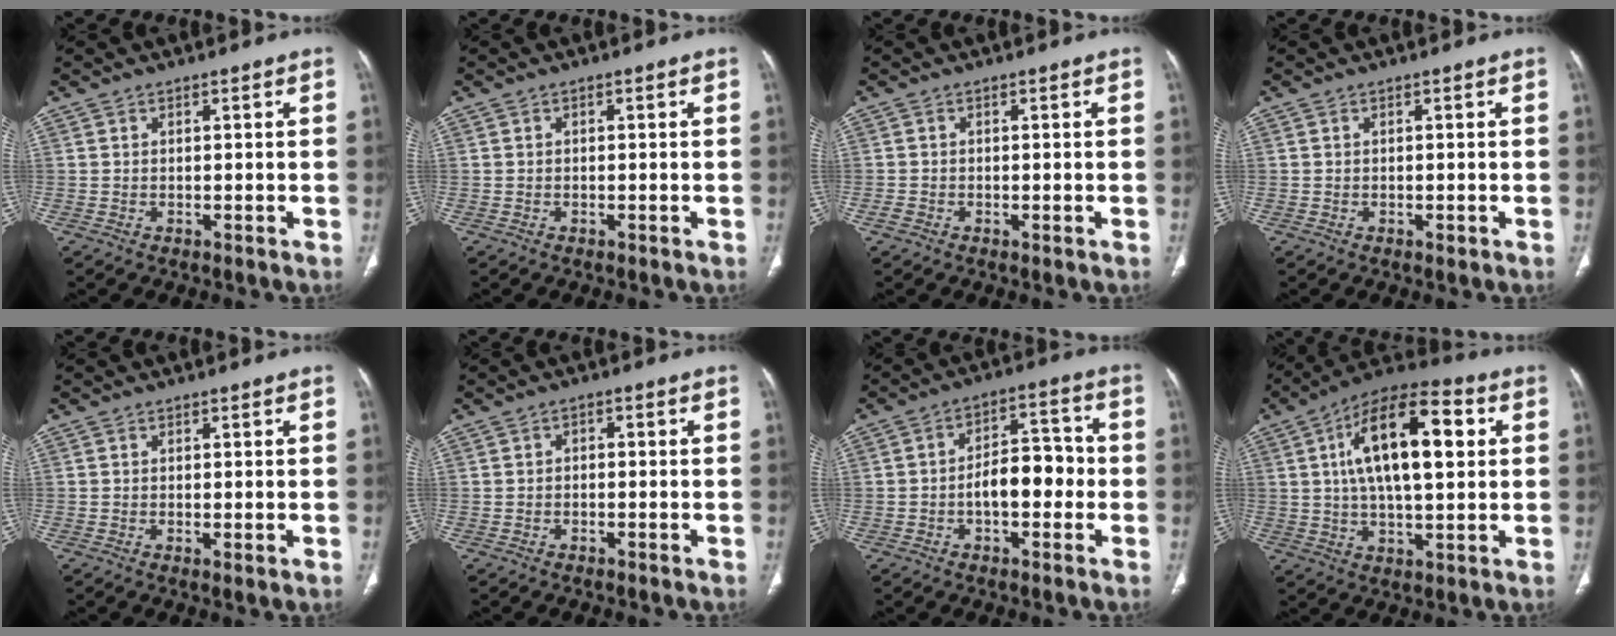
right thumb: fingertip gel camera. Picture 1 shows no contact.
{"total": 0.0}
{"total": 1.3, "force": [-0.5, 0.9, 0.9], "torque": [-0.016, -0.001, -0.010]}
{"total": 0.7, "force": [-0.2, 0.4, 0.5], "torque": [-0.009, -0.002, -0.003]}
{"total": 1.3, "force": [-0.1, 0.3, 1.2], "torque": [-0.029, -0.008, -0.002]}
{"total": 1.3, "force": [-0.3, 1.0, 0.8], "torque": [-0.006, 0.008, -0.010]}
{"total": 11.2, "force": [-2.1, 5.9, 9.3], "torque": [-0.129, 0.042, -0.039]}
{"total": 19.0, "force": [4.3, 8.2, 16.6], "torque": [-0.261, 0.015, 0.064]}